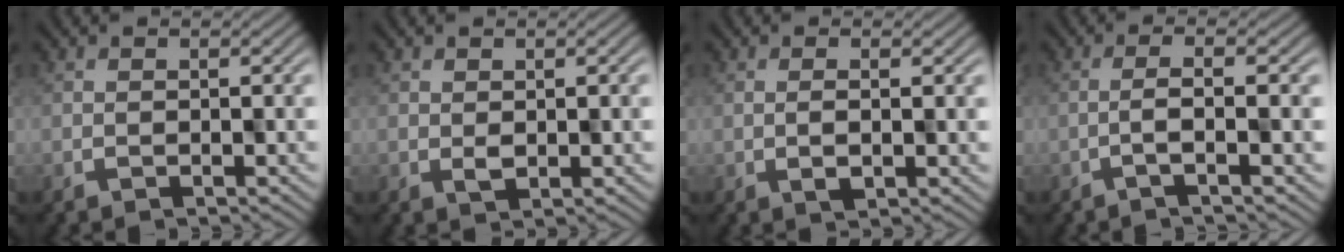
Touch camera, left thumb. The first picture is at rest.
{"total": 1.7, "force": [0.7, 0.9, 1.3], "torque": [-0.022, -0.005, 0.010]}
{"total": 1.6, "force": [0.7, 0.3, 1.4], "torque": [-0.023, 0.002, 0.010]}
{"total": 2.5, "force": [-0.5, 0.1, 2.4], "torque": [-0.027, 0.014, -0.028]}